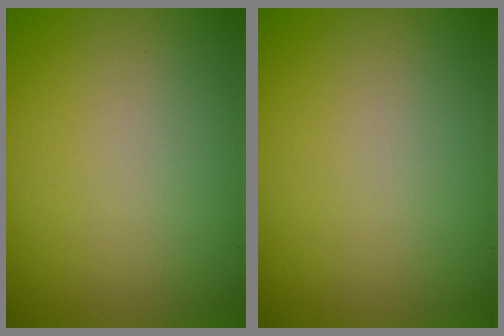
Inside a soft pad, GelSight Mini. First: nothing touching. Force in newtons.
{"total": 0.0}